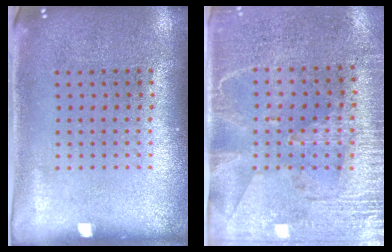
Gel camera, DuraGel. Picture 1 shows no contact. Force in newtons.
{"total": 2.9, "press": 2.6, "slide": 1.4}